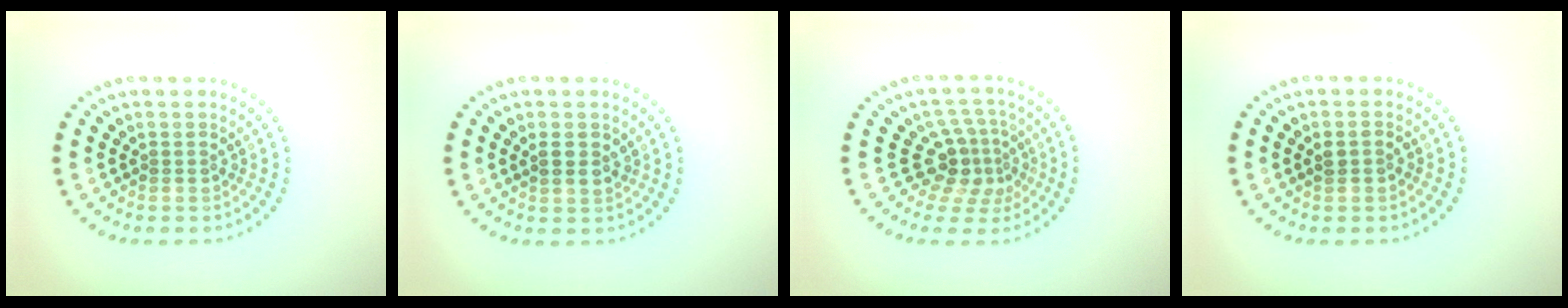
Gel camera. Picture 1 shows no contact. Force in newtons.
{"total": 1.2, "press": 1.1, "slide": 0.3}
{"total": 3.8, "press": 2.7, "slide": 2.7}
{"total": 1.3, "press": 1.3, "slide": 0.2}